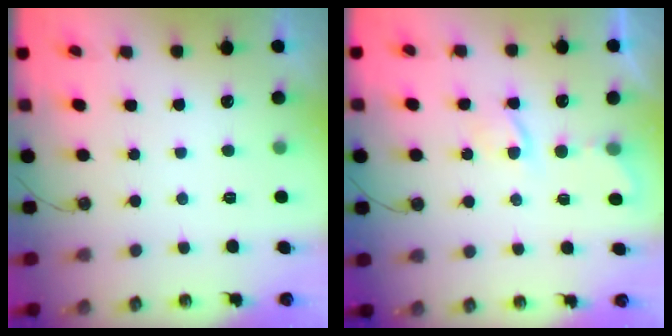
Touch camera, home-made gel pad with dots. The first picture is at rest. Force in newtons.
{"total": 3.3, "press": 3.3, "slide": 0.6}